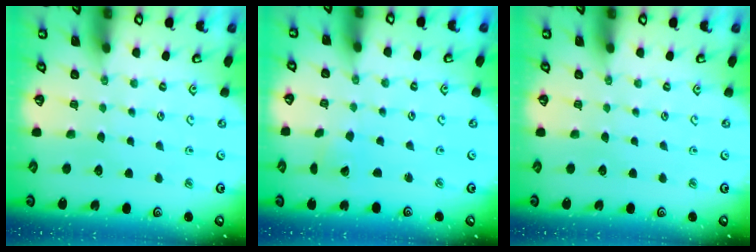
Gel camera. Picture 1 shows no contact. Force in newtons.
{"total": 2.7, "press": 2.7, "slide": 0.3}
{"total": 0.0}